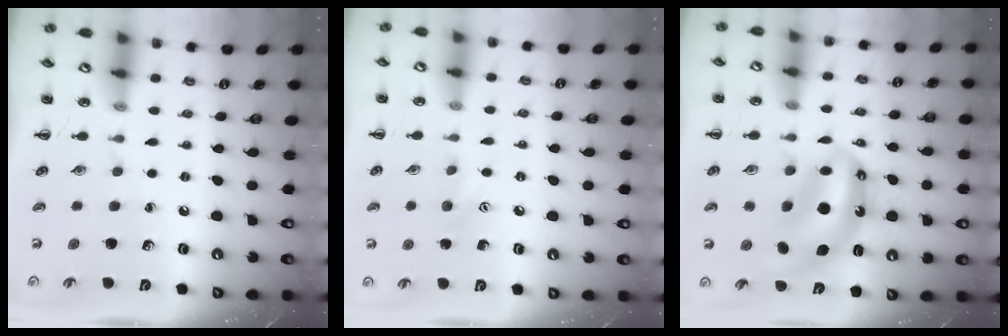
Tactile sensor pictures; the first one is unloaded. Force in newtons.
{"total": 5.8, "press": 5.6, "slide": 1.5}
{"total": 11.2, "press": 10.8, "slide": 3.0}